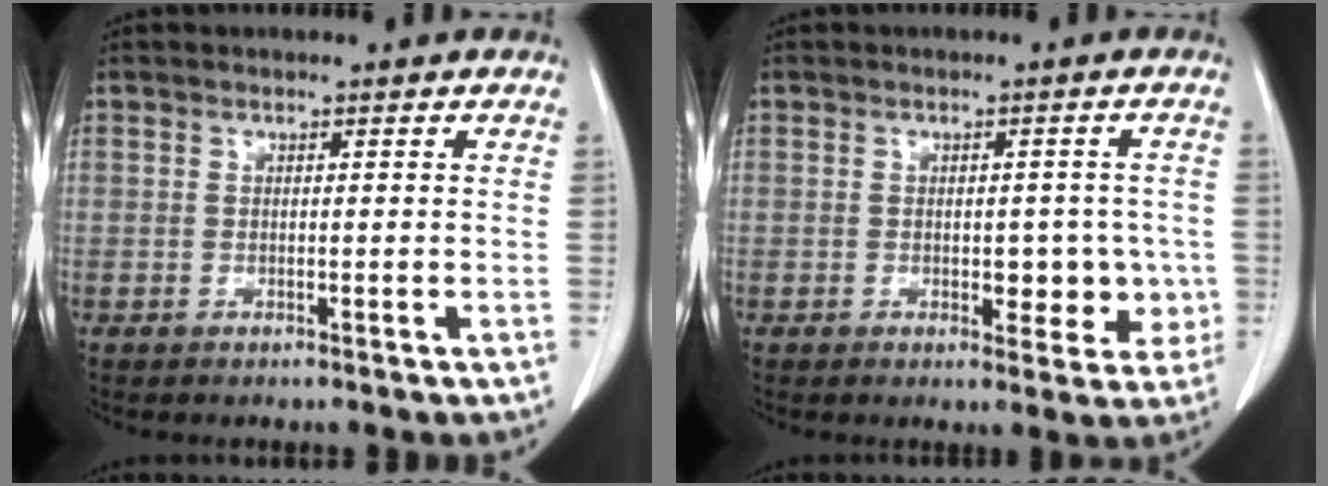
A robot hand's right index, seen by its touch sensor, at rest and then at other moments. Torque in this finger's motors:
{"motor_torque": [0.23, 0.18, 0.17, 0.06]}